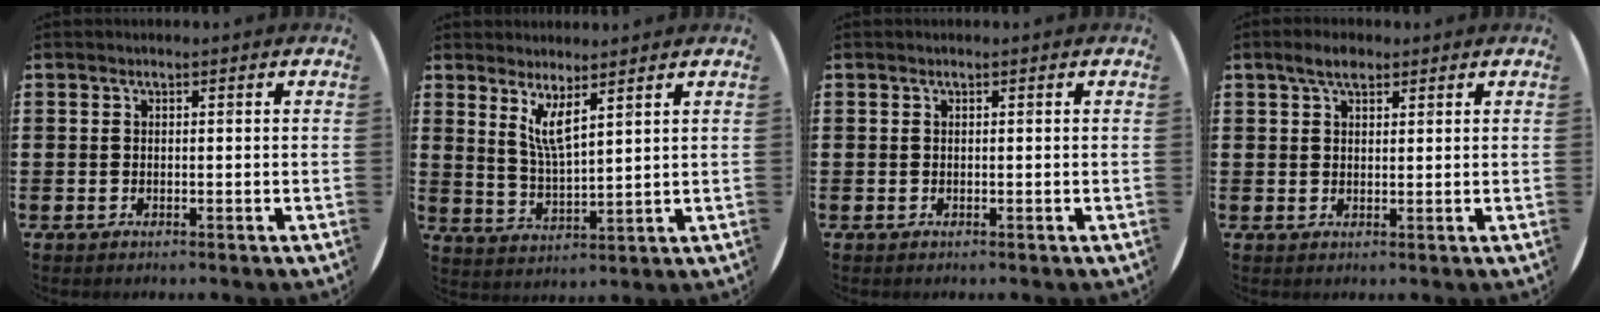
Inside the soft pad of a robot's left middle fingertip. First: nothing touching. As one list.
[{"total": 4.8, "force": [3.7, 0.5, 3.1], "torque": [-0.069, -0.014, 0.063]}, {"total": 0.0}, {"total": 3.3, "force": [2.5, 1.4, 1.7], "torque": [-0.020, 0.002, 0.041]}]